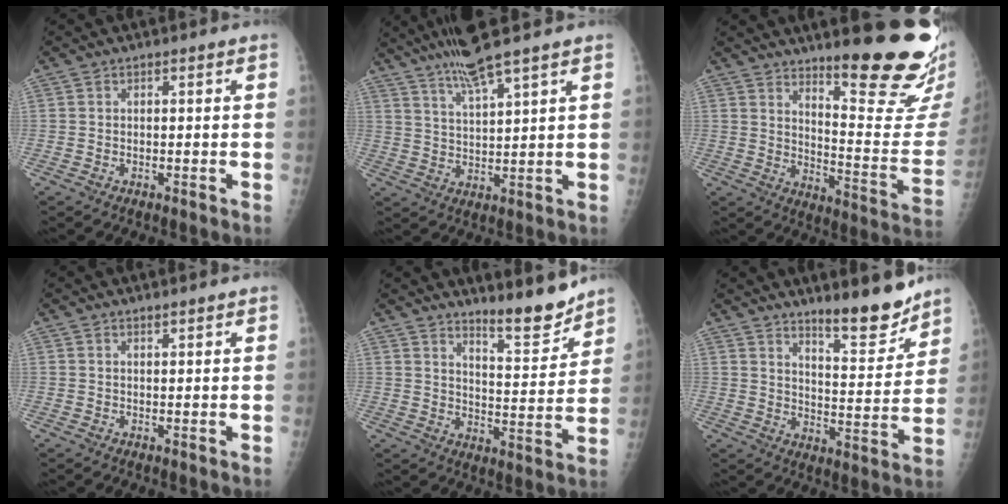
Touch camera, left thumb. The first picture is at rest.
{"total": 9.0, "force": [6.9, 0.0, 5.8], "torque": [-0.100, -0.030, 0.130]}
{"total": 21.1, "force": [15.3, 3.0, 14.3], "torque": [-0.177, -0.131, 0.219]}
{"total": 1.1, "force": [0.9, 0.1, 0.5], "torque": [0.000, -0.006, 0.018]}
{"total": 9.1, "force": [8.1, 1.0, 4.0], "torque": [-0.039, -0.074, 0.136]}
{"total": 11.1, "force": [9.2, 2.0, 5.9], "torque": [-0.058, -0.079, 0.147]}